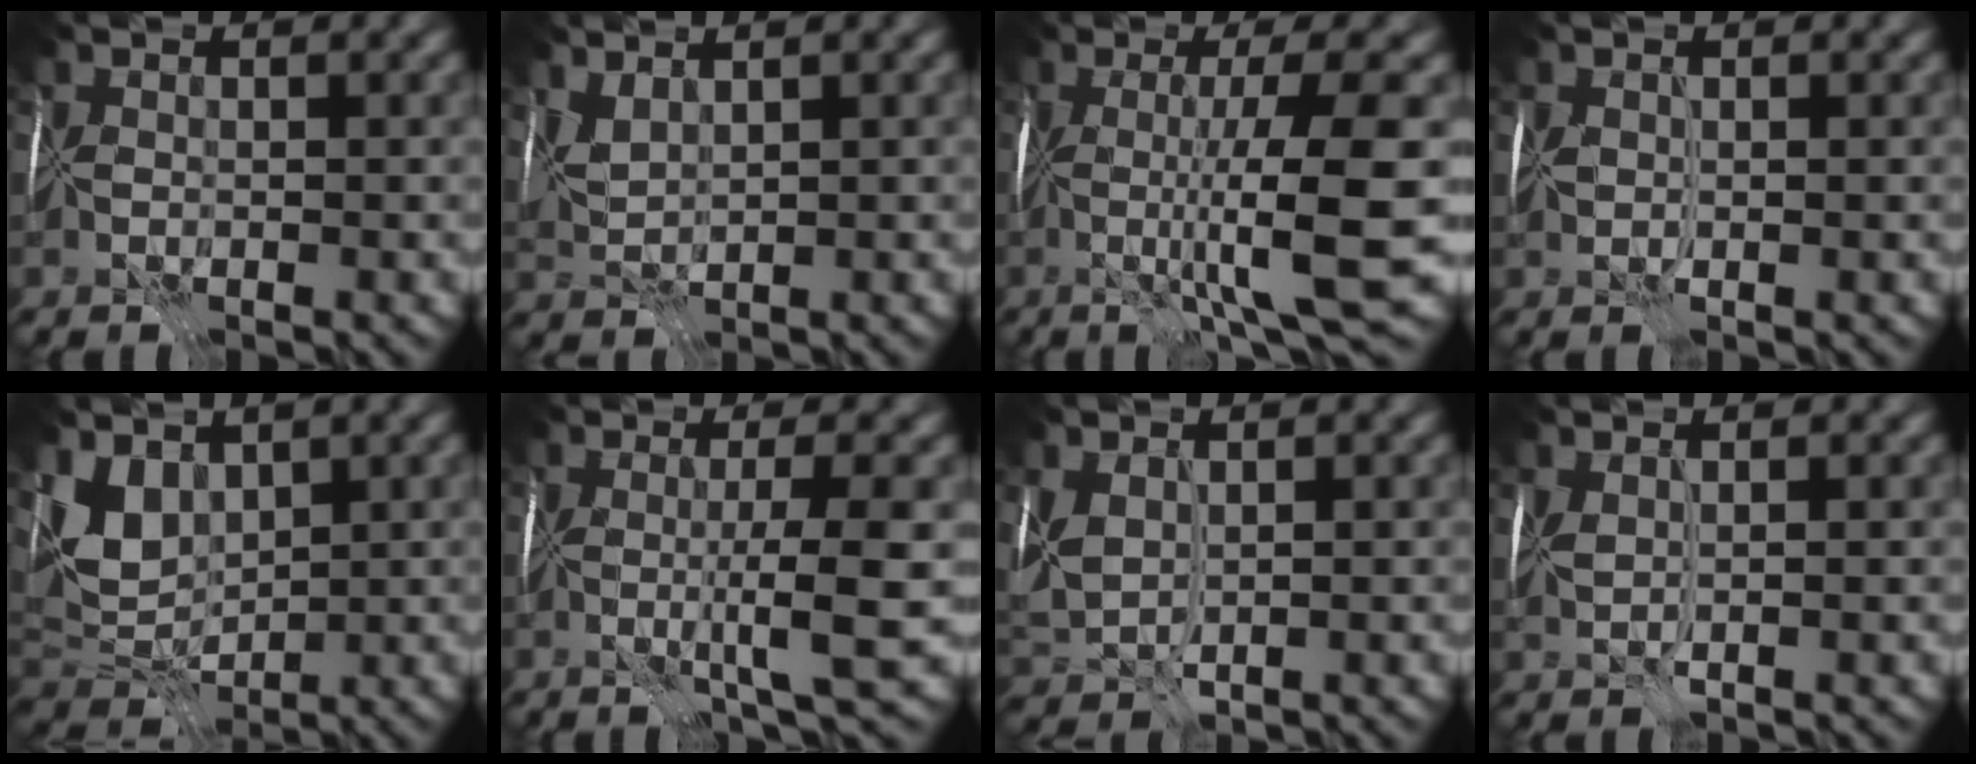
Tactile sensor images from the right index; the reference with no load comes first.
{"total": 2.0, "force": [1.3, 0.7, 1.3], "torque": [-0.036, 0.003, 0.030]}
{"total": 9.6, "force": [-1.1, 1.6, 9.4], "torque": [-0.134, -0.009, -0.015]}
{"total": 1.9, "force": [0.3, 1.0, 1.6], "torque": [-0.028, 0.001, 0.003]}
{"total": 4.3, "force": [2.1, 2.9, 2.4], "torque": [-0.055, -0.007, 0.043]}
{"total": 5.2, "force": [-0.3, 0.6, 5.2], "torque": [-0.079, -0.003, -0.007]}
{"total": 4.0, "force": [1.0, 2.5, 2.9], "torque": [-0.082, 0.002, 0.022]}
{"total": 1.8, "force": [0.7, 0.4, 1.6], "torque": [-0.029, 0.004, 0.014]}